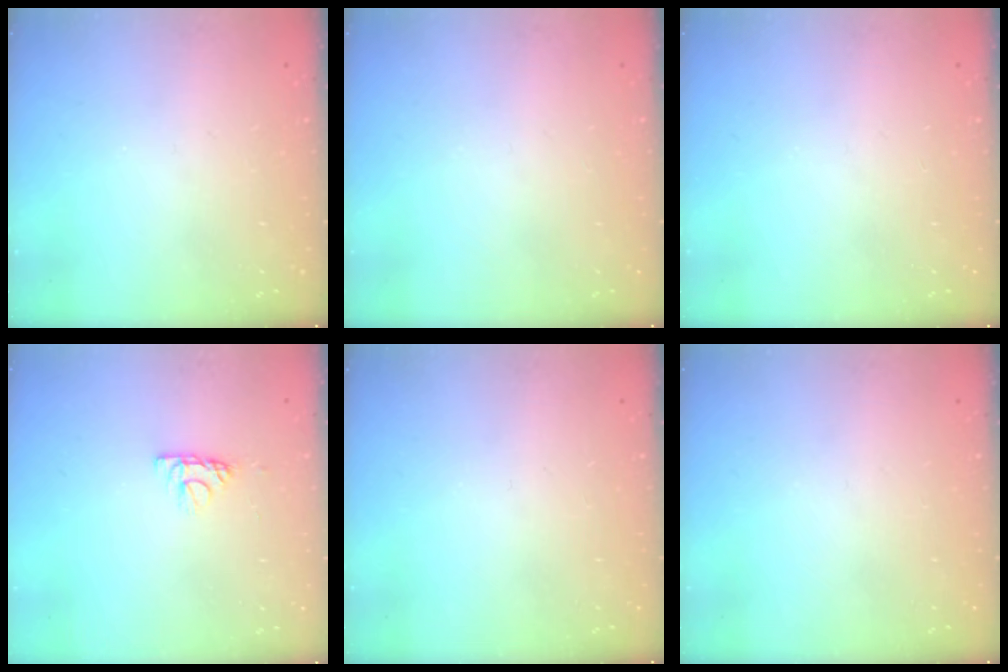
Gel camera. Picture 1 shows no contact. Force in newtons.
{"total": 0.0}
{"total": 0.0}
{"total": 5.4, "press": 5.3, "slide": 0.6}
{"total": 0.0}
{"total": 0.0}